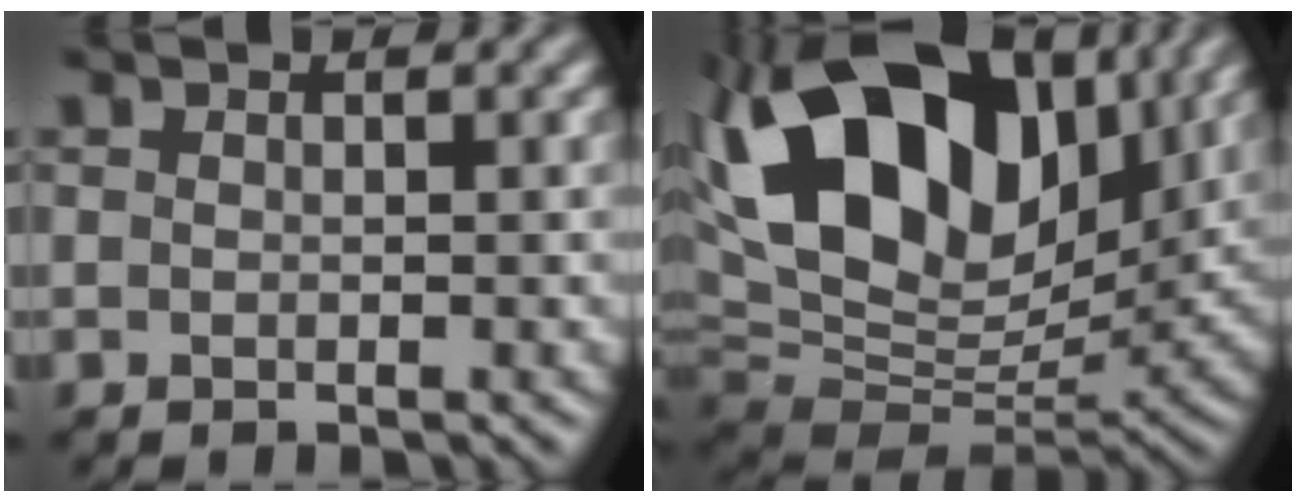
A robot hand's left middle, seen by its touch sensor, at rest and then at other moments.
{"total": 15.8, "force": [6.0, 10.0, 10.6], "torque": [-0.192, 0.027, 0.103]}